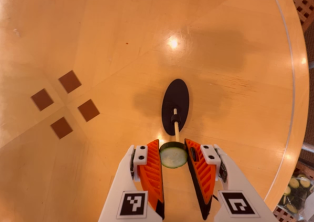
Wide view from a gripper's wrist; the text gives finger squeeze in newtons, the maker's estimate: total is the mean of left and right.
{"total": 7.0, "left": 6.8, "right": 7.3}